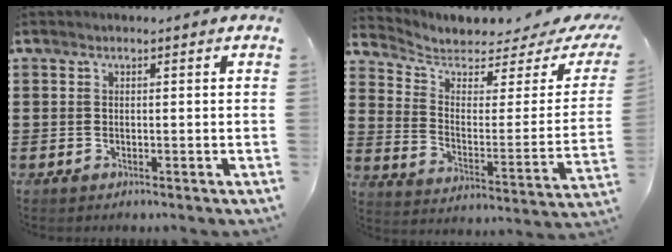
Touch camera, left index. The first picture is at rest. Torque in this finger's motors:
{"motor_torque": [0.93, -0.07, 0.06, 0.03]}